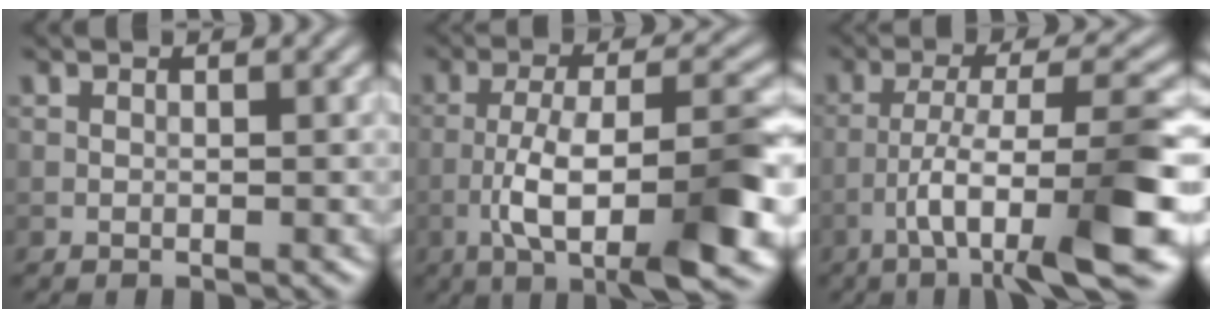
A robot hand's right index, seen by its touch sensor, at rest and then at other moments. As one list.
[{"total": 11.5, "force": [-4.8, 3.4, 9.9], "torque": [-0.158, 0.009, -0.072]}, {"total": 9.5, "force": [-4.3, 1.9, 8.3], "torque": [-0.138, 0.011, -0.068]}]